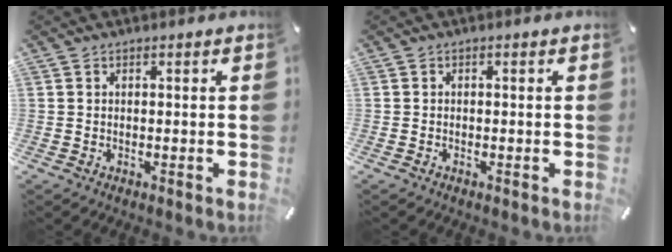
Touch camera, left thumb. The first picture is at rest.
{"total": 0.0}